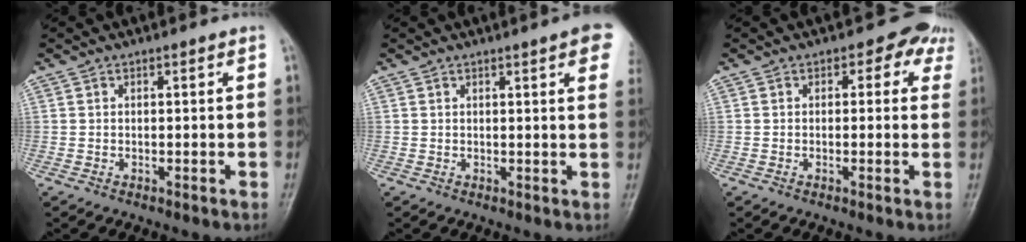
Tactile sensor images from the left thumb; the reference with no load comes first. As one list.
[{"total": 6.6, "force": [3.4, 0.9, 5.6], "torque": [-0.052, 0.000, 0.034]}, {"total": 4.4, "force": [1.9, 3.1, 2.5], "torque": [0.019, 0.003, 0.005]}]